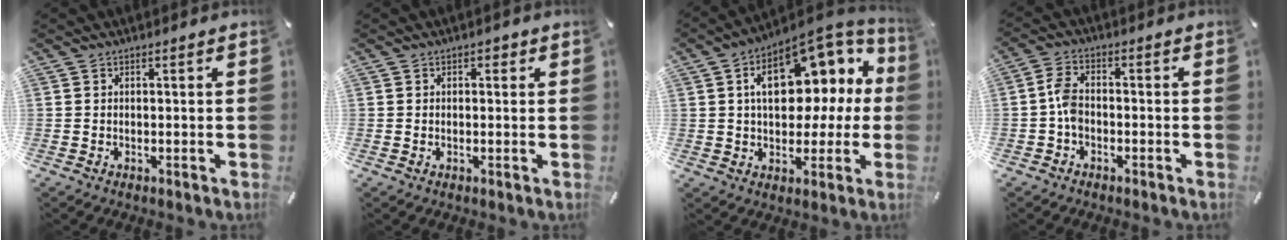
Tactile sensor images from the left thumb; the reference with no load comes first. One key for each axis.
{"total": 1.1, "fx": 0.3, "fy": 0.9, "fz": 0.6, "tx": 0.003, "ty": 0.001, "tz": -0.001}
{"total": 16.5, "fx": 5.5, "fy": 10.3, "fz": 11.7, "tx": -0.168, "ty": -0.030, "tz": 0.098}
{"total": 4.6, "fx": -1.1, "fy": 2.9, "fz": 3.5, "tx": -0.074, "ty": 0.006, "tz": -0.022}